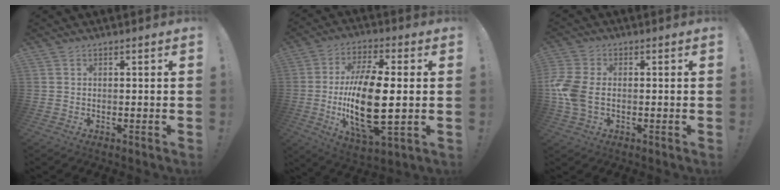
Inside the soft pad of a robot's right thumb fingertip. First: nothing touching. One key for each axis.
{"total": 20.7, "fx": -1.6, "fy": 7.8, "fz": 19.1, "tx": -0.375, "ty": -0.013, "tz": -0.027}
{"total": 8.9, "fx": -1.1, "fy": 5.7, "fz": 6.7, "tx": -0.157, "ty": 0.001, "tz": -0.019}